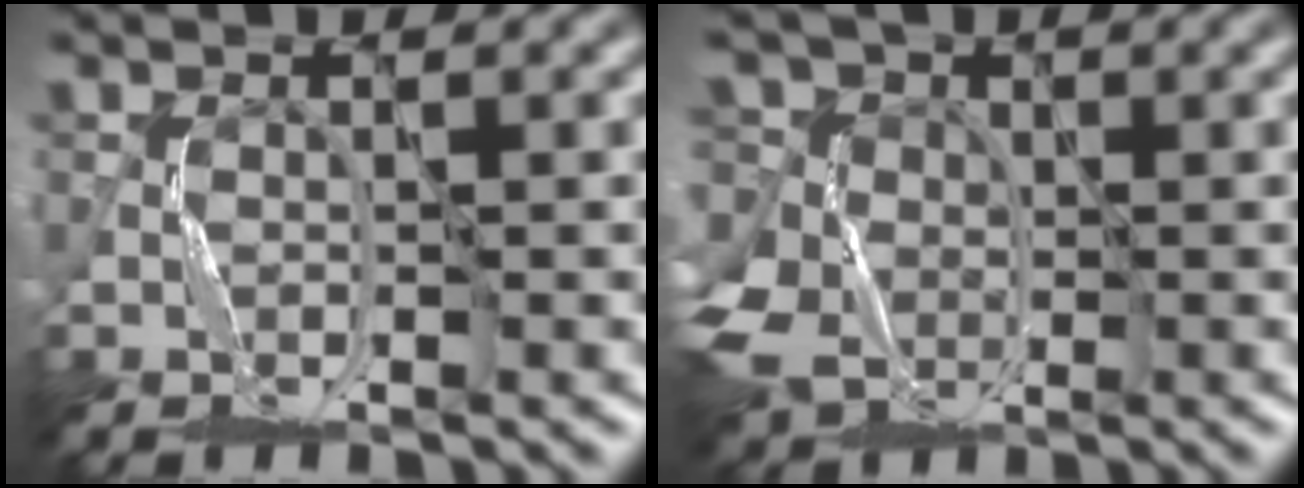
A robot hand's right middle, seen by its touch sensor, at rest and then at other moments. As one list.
[{"total": 7.5, "force": [-0.6, 6.5, 3.7], "torque": [-0.104, -0.004, -0.026]}]